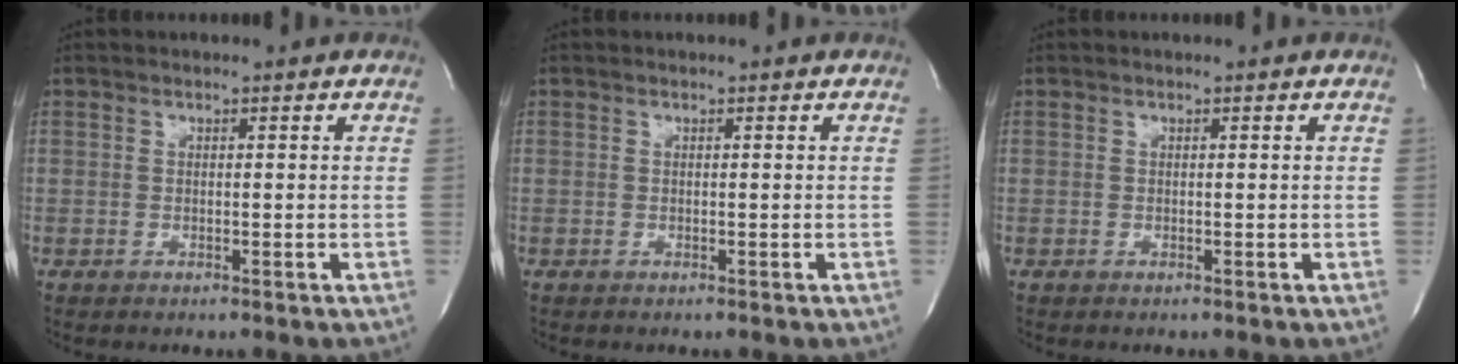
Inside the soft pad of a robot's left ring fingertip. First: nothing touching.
{"total": 0.0}
{"total": 0.0}